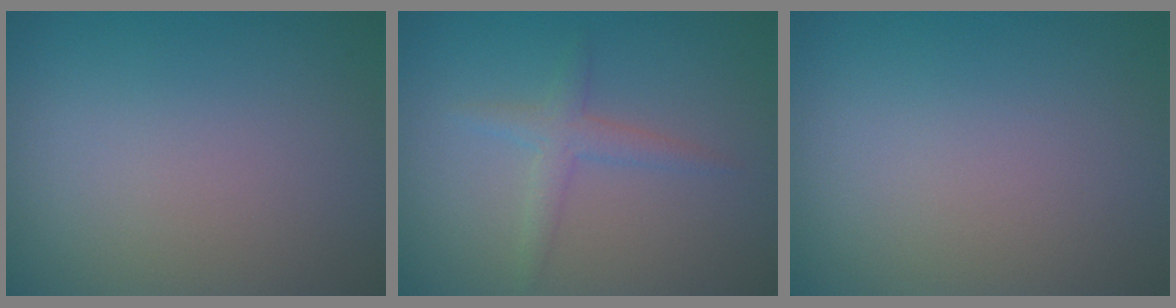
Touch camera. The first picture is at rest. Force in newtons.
{"total": 1.9, "press": 1.9, "slide": 0.1}
{"total": 0.0}